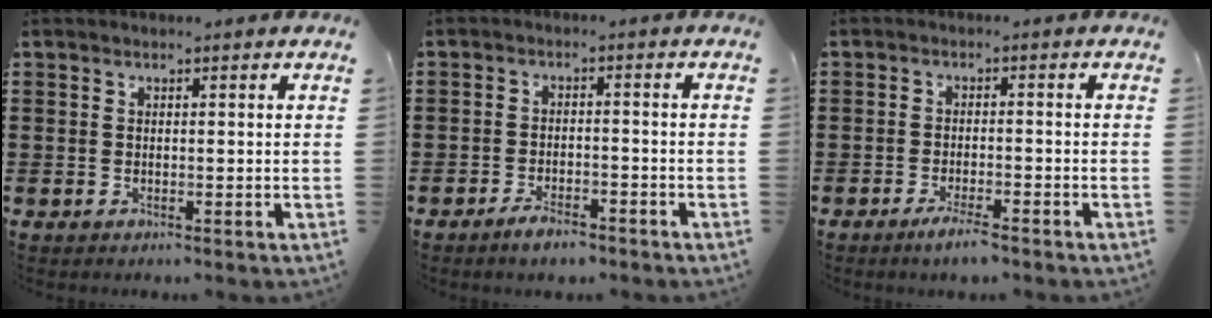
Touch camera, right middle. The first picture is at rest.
{"total": 3.3, "force": [-2.8, 0.8, 1.5], "torque": [-0.026, 0.008, -0.053]}
{"total": 3.1, "force": [-2.2, 0.4, 2.1], "torque": [-0.041, -0.001, -0.041]}